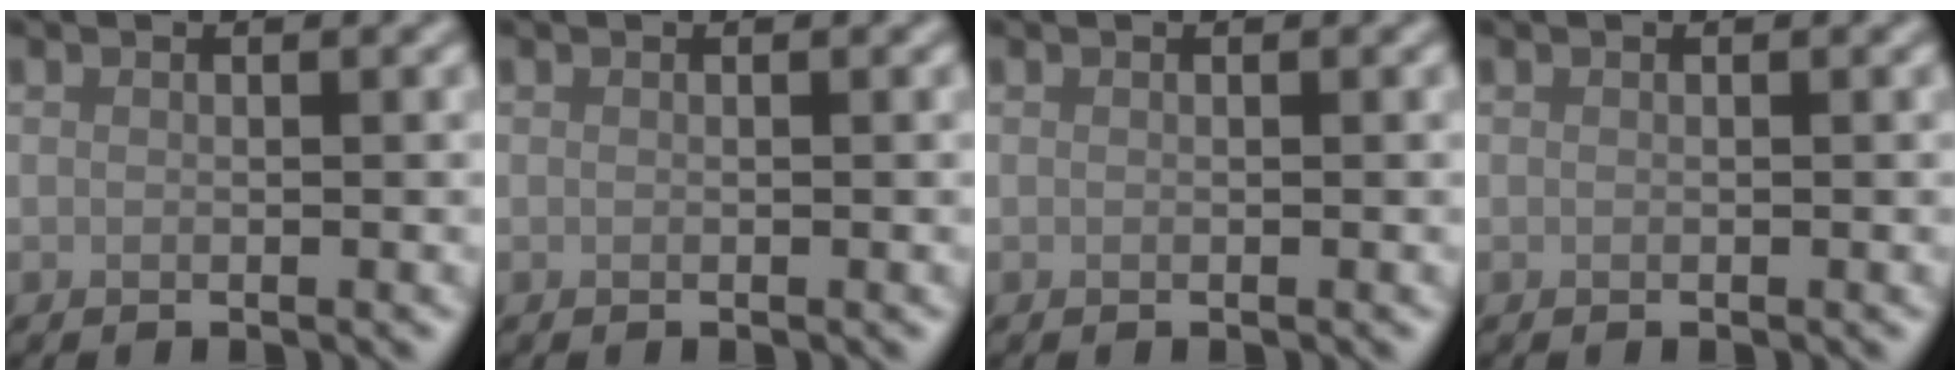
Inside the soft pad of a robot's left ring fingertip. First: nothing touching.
{"total": 0.0}
{"total": 0.0}
{"total": 0.0}